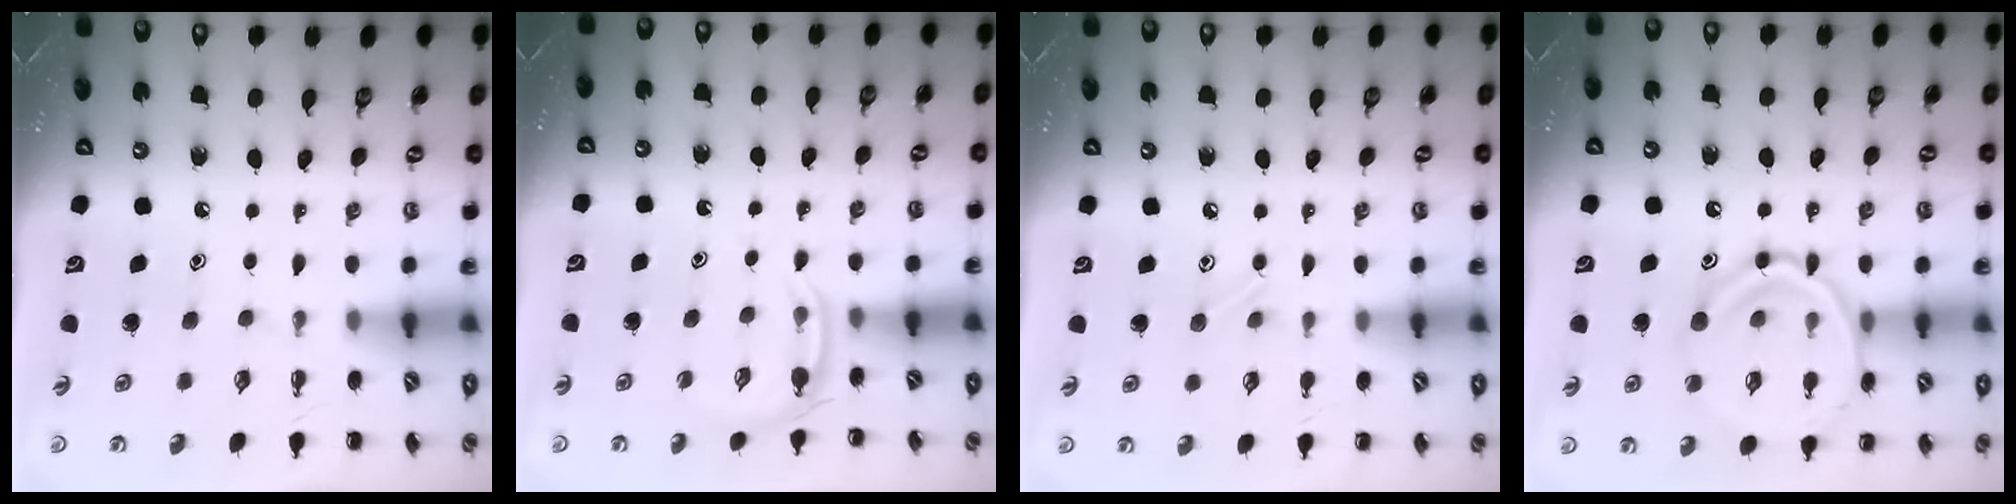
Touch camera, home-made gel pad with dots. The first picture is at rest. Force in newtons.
{"total": 3.1, "press": 2.9, "slide": 1.1}
{"total": 5.8, "press": 5.6, "slide": 1.6}
{"total": 14.8, "press": 14.7, "slide": 1.4}